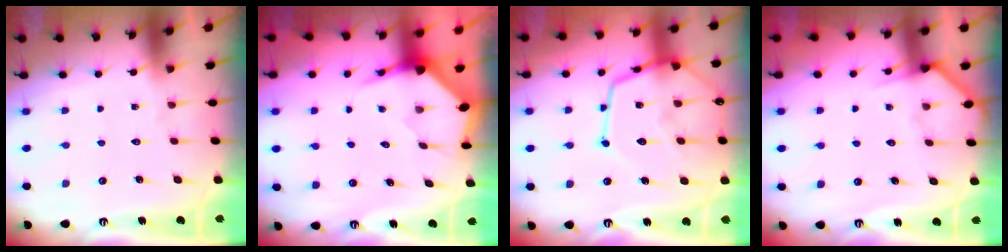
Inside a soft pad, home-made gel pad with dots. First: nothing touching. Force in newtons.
{"total": 3.5, "press": 3.4, "slide": 0.4}
{"total": 17.7, "press": 17.6, "slide": 1.7}
{"total": 6.2, "press": 6.2, "slide": 0.2}